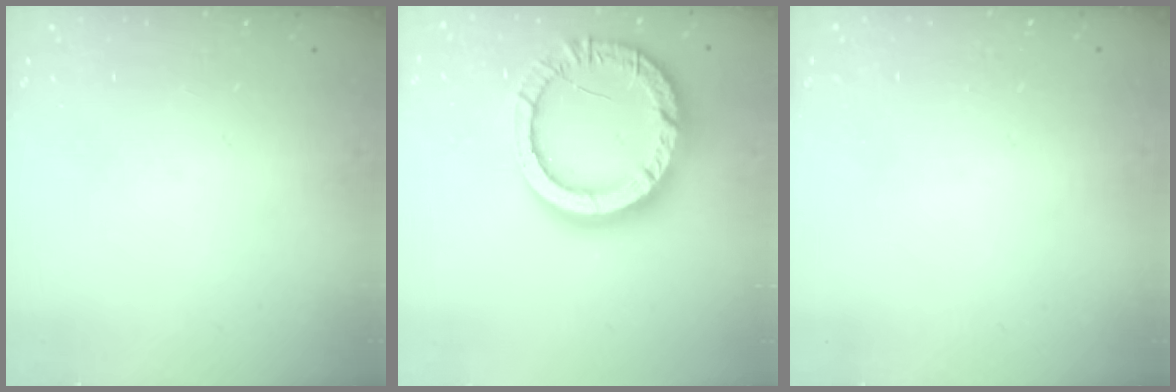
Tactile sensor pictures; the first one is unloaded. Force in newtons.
{"total": 17.9, "press": 17.9, "slide": 1.7}
{"total": 2.5, "press": 2.5, "slide": 0.2}